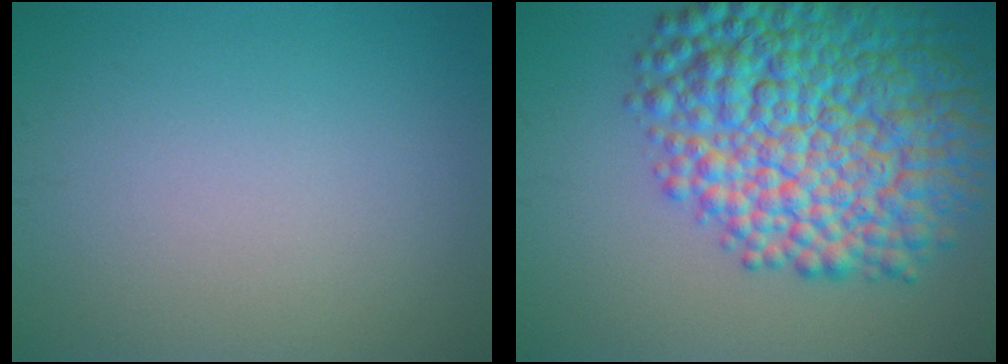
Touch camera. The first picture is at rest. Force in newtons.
{"total": 13.4, "press": 13.4, "slide": 0.0}